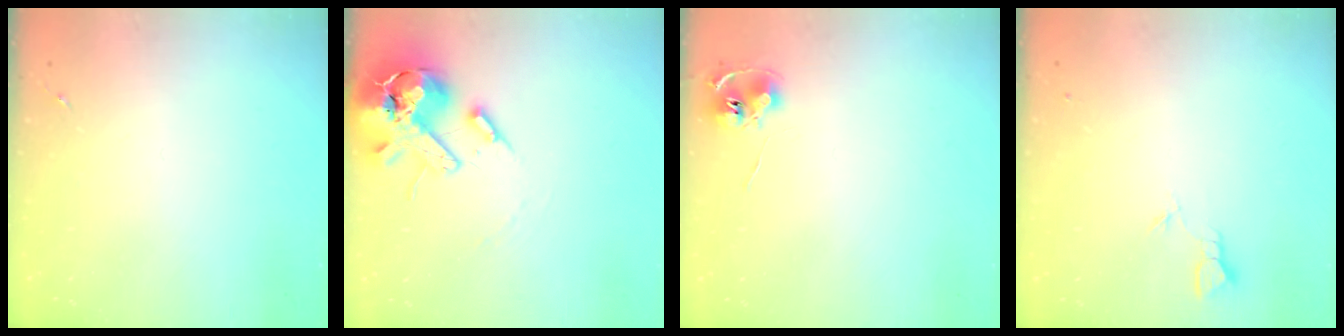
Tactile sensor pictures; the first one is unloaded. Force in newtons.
{"total": 16.2, "press": 16.0, "slide": 2.7}
{"total": 7.5, "press": 7.5, "slide": 0.5}
{"total": 2.0, "press": 2.0, "slide": 0.1}